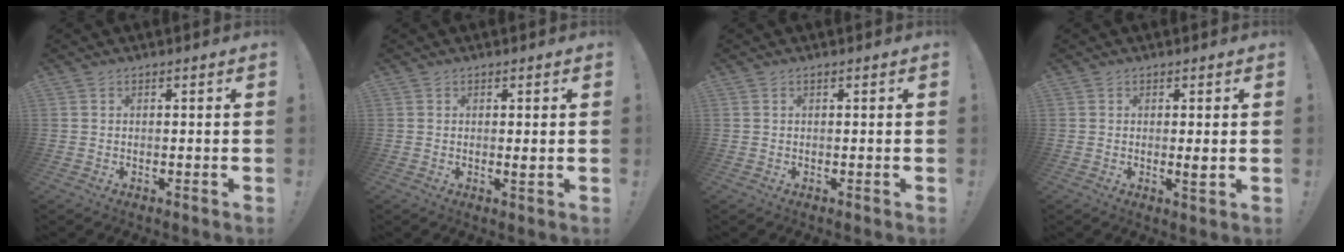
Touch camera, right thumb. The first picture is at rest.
{"total": 1.4, "force": [0.3, 0.2, 1.3], "torque": [-0.007, -0.007, 0.001]}
{"total": 0.0}
{"total": 2.5, "force": [0.4, 0.3, 2.5], "torque": [-0.026, -0.010, 0.003]}